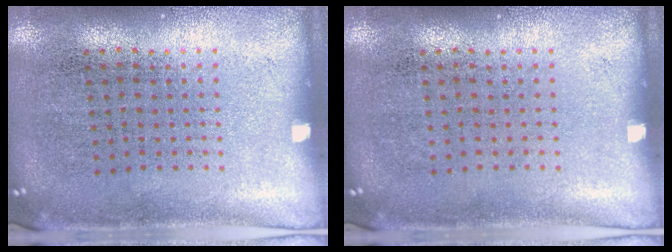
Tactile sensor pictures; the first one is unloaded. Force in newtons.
{"total": 0.0}